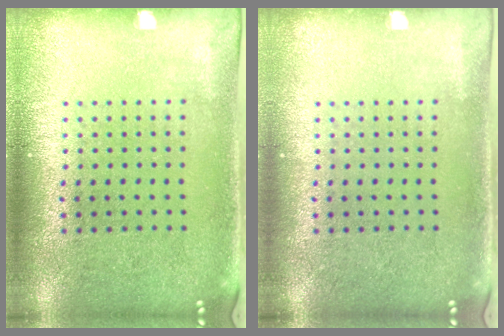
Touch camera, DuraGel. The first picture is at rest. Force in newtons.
{"total": 0.0}